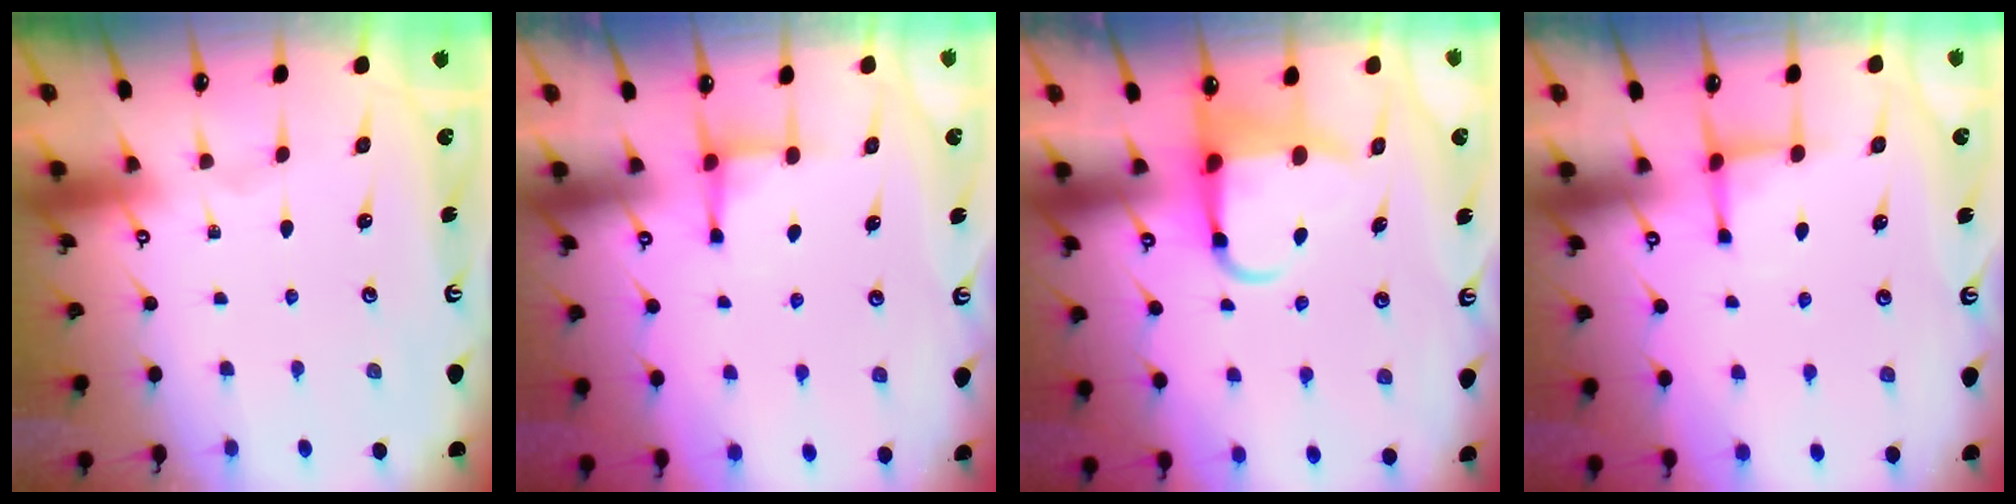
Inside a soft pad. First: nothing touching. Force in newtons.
{"total": 3.4, "press": 3.4, "slide": 0.5}
{"total": 5.8, "press": 5.7, "slide": 1.1}
{"total": 2.8, "press": 2.7, "slide": 0.6}